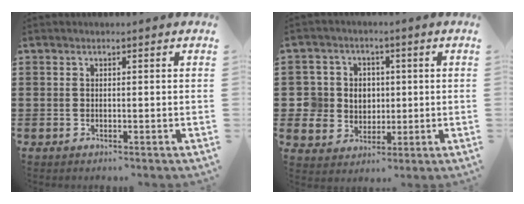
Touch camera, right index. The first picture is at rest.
{"total": 5.8, "force": [0.8, 5.6, 1.4], "torque": [-0.053, 0.020, 0.015]}